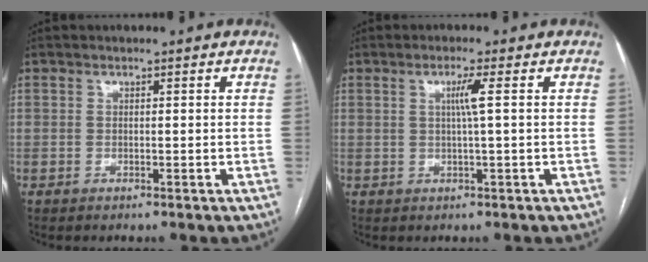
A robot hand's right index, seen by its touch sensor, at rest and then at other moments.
{"total": 2.7, "force": [0.5, -0.7, 2.6], "torque": [-0.050, 0.000, 0.010]}